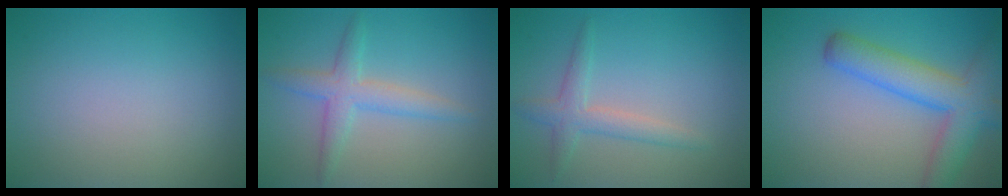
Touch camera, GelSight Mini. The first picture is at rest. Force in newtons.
{"total": 3.0, "press": 3.0, "slide": 0.1}
{"total": 2.4, "press": 2.4, "slide": 0.1}
{"total": 6.1, "press": 6.1, "slide": 0.4}